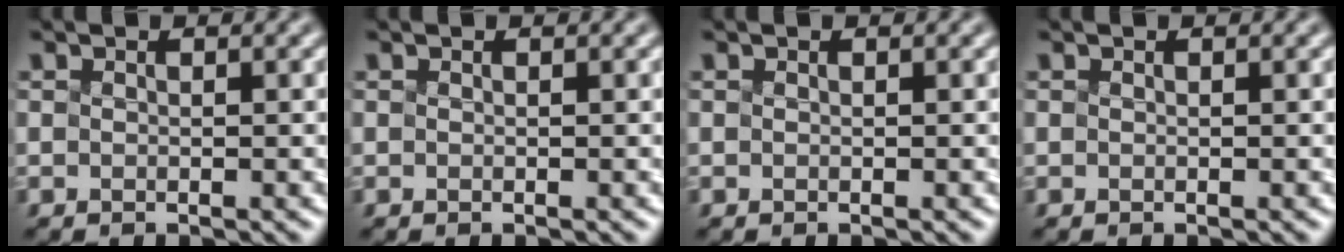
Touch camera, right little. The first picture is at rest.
{"total": 0.0}
{"total": 0.0}
{"total": 0.0}